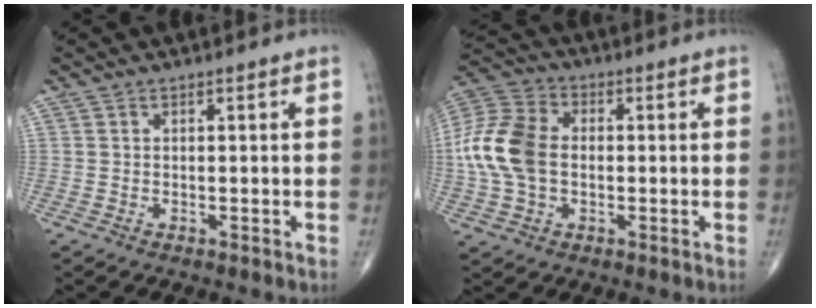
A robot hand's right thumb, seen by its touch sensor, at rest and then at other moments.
{"total": 13.7, "force": [-0.4, 9.4, 10.0], "torque": [-0.208, 0.026, -0.012]}